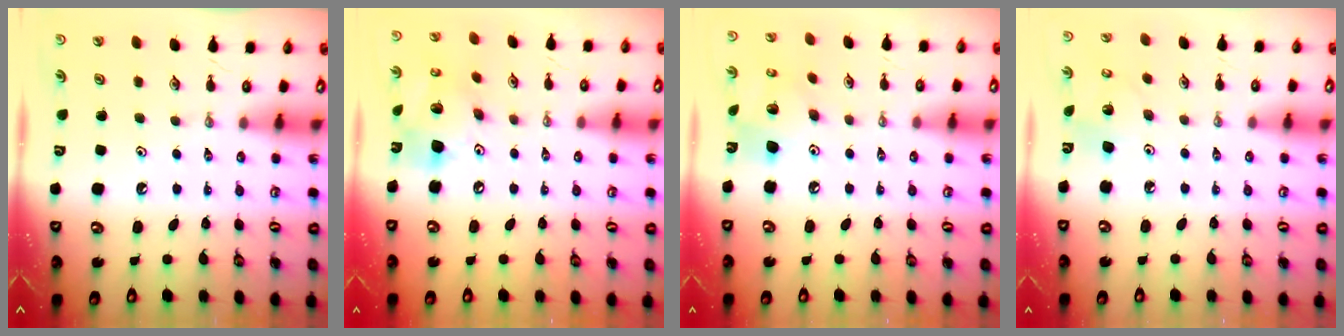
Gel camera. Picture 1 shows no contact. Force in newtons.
{"total": 16.8, "press": 16.4, "slide": 3.4}
{"total": 10.8, "press": 10.7, "slide": 1.0}
{"total": 4.4, "press": 4.4, "slide": 0.2}